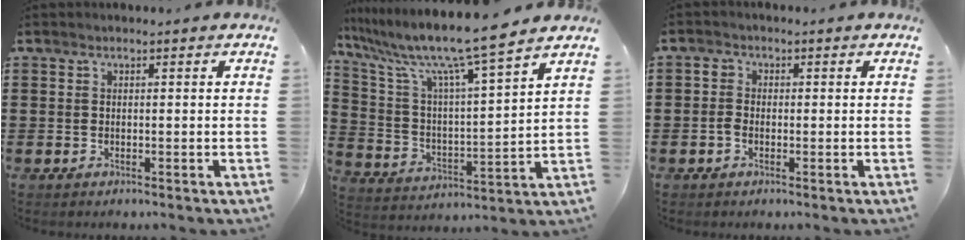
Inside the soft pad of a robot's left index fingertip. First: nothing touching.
{"total": 10.2, "force": [8.4, -0.3, 5.7], "torque": [-0.146, -0.056, 0.133]}
{"total": 1.7, "force": [-0.6, 1.4, 0.7], "torque": [-0.015, 0.005, -0.014]}